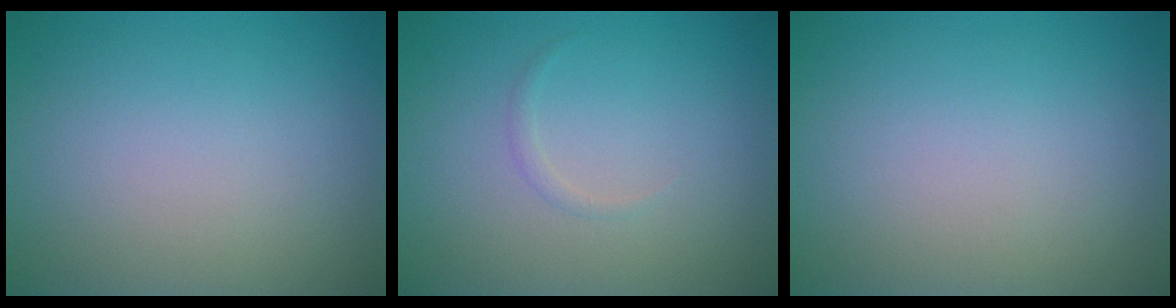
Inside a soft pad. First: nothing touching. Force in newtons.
{"total": 0.5, "press": 0.5, "slide": 0.0}
{"total": 0.0}